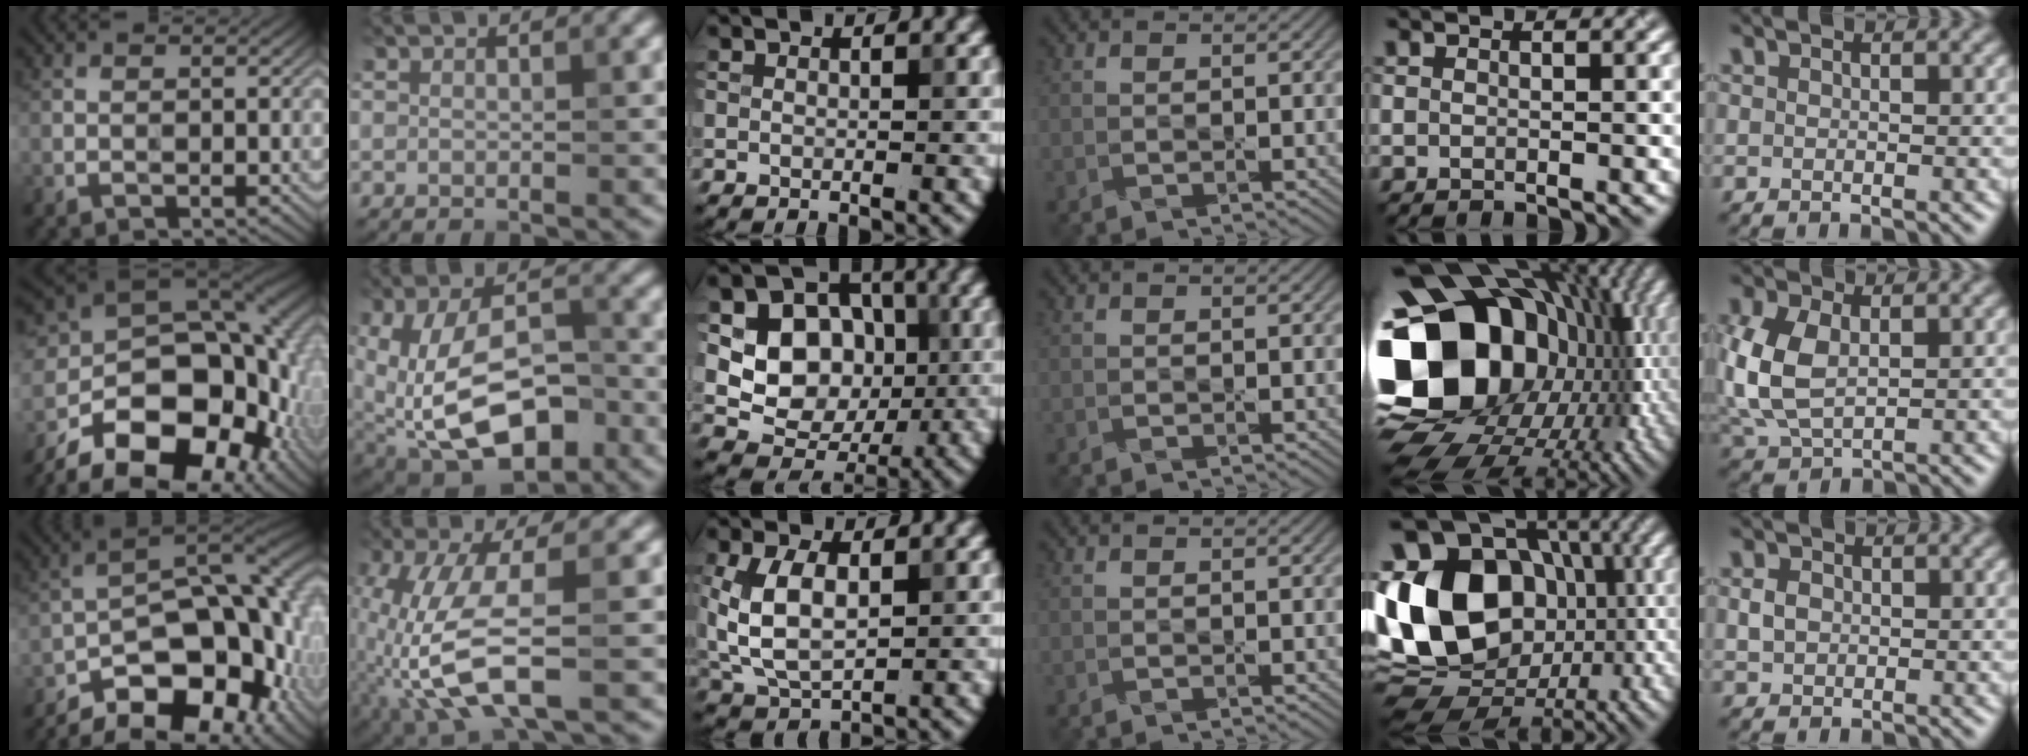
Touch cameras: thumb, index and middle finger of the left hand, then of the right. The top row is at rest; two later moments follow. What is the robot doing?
{"motion": "wipe", "object": "mirror"}